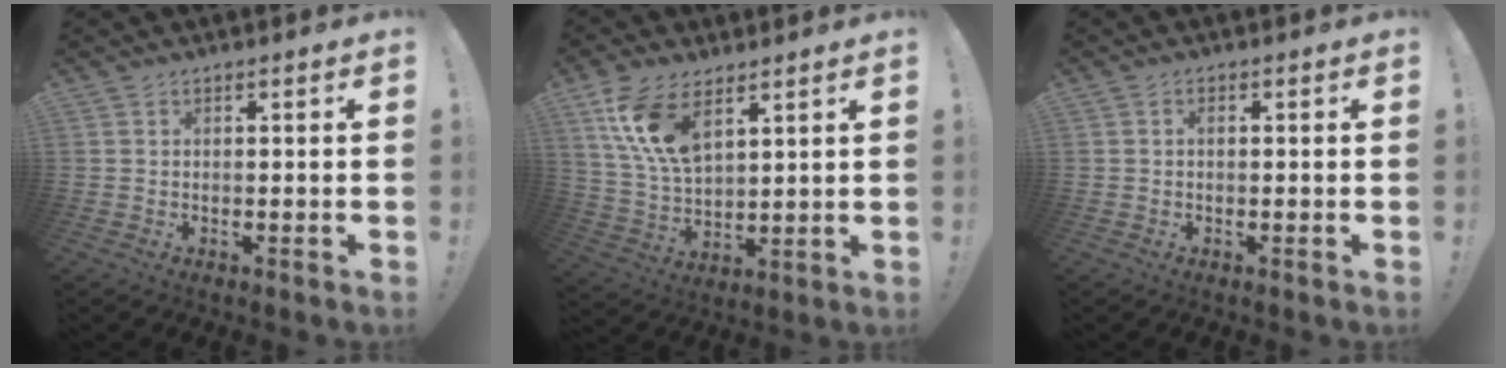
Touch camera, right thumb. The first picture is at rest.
{"total": 13.7, "force": [7.9, 6.8, 8.8], "torque": [-0.188, -0.029, 0.149]}
{"total": 0.9, "force": [-0.1, 0.5, 0.8], "torque": [-0.018, 0.003, -0.002]}